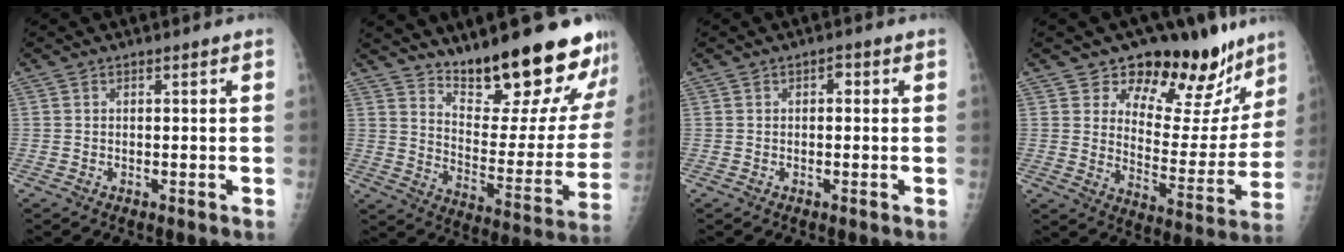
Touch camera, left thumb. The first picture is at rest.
{"total": 22.5, "force": [18.0, 5.7, 12.1], "torque": [-0.131, -0.128, 0.258]}
{"total": 1.2, "force": [0.2, 0.8, 0.9], "torque": [-0.003, 0.004, -0.003]}
{"total": 19.4, "force": [15.1, 9.5, 7.6], "torque": [-0.031, -0.108, 0.200]}